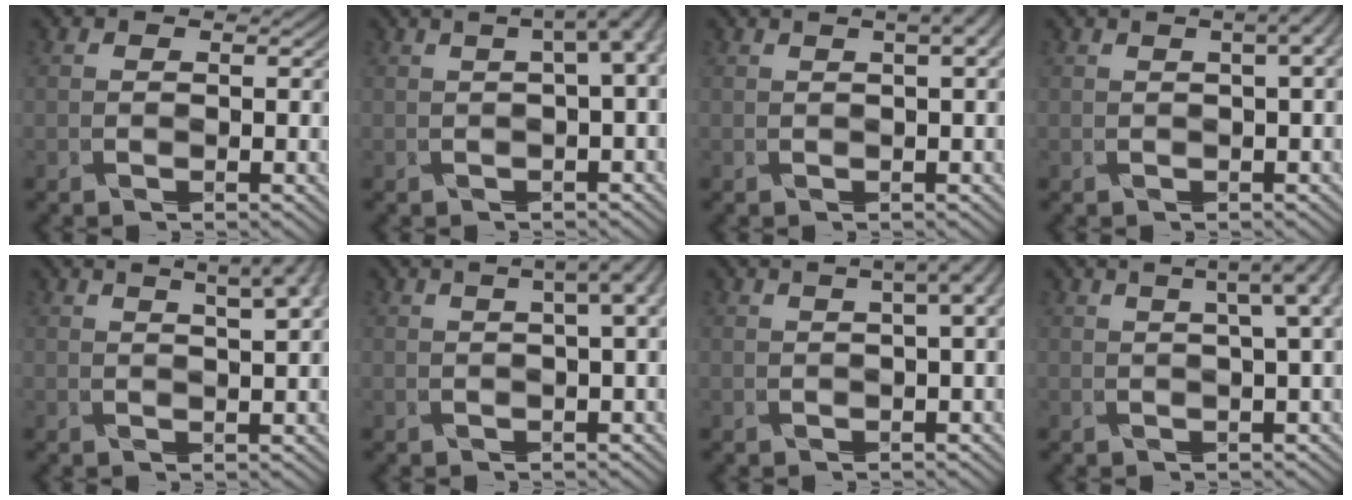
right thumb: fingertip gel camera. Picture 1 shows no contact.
{"total": 6.1, "force": [1.0, 1.7, 5.8], "torque": [-0.099, 0.001, 0.020]}
{"total": 3.9, "force": [1.3, 1.2, 3.5], "torque": [-0.064, 0.007, 0.029]}
{"total": 4.2, "force": [0.8, 1.3, 3.9], "torque": [-0.066, -0.001, 0.026]}
{"total": 6.2, "force": [3.3, 1.5, 5.0], "torque": [-0.070, 0.022, 0.050]}
{"total": 4.9, "force": [1.3, 0.9, 4.7], "torque": [-0.082, 0.006, 0.028]}
{"total": 5.2, "force": [1.4, 1.4, 4.8], "torque": [-0.081, 0.005, 0.031]}
{"total": 6.2, "force": [1.8, 0.8, 5.9], "torque": [-0.088, 0.013, 0.030]}